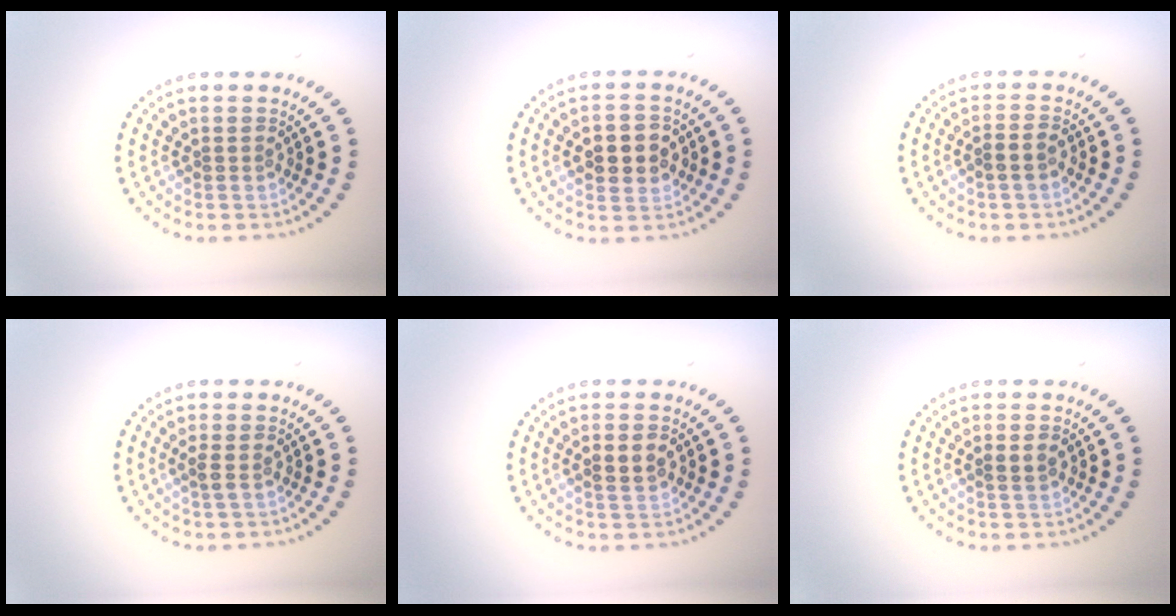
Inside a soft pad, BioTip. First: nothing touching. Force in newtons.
{"total": 4.2, "press": 4.2, "slide": 0.1}
{"total": 1.7, "press": 1.4, "slide": 0.9}
{"total": 1.0, "press": 0.9, "slide": 0.4}
{"total": 1.7, "press": 1.7, "slide": 0.1}
{"total": 1.3, "press": 1.2, "slide": 0.4}